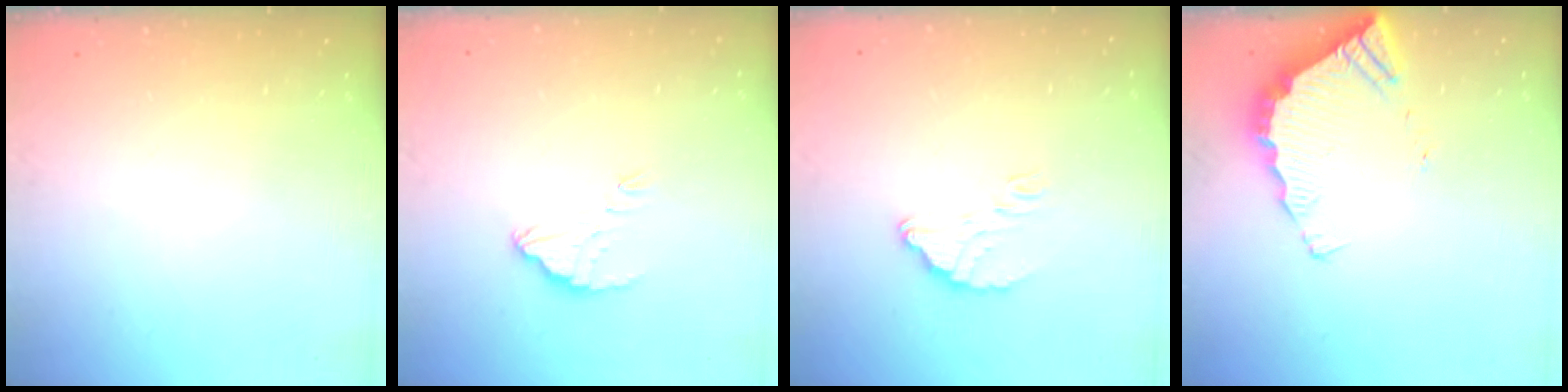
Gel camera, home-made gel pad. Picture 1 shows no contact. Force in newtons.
{"total": 3.1, "press": 3.0, "slide": 0.2}
{"total": 5.9, "press": 5.9, "slide": 0.4}
{"total": 3.7, "press": 3.7, "slide": 0.2}